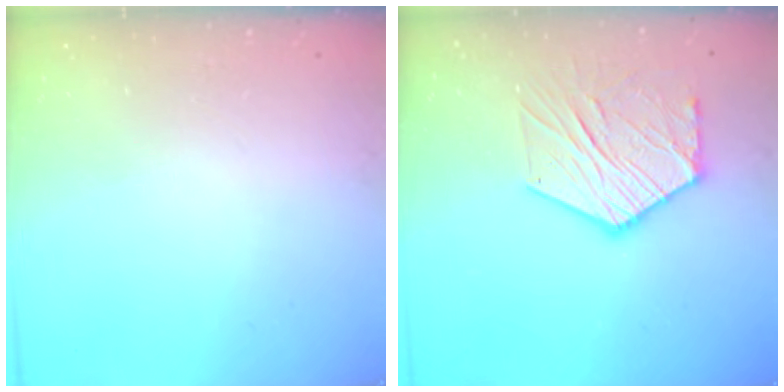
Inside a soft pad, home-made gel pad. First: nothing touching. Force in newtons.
{"total": 14.8, "press": 14.7, "slide": 1.4}